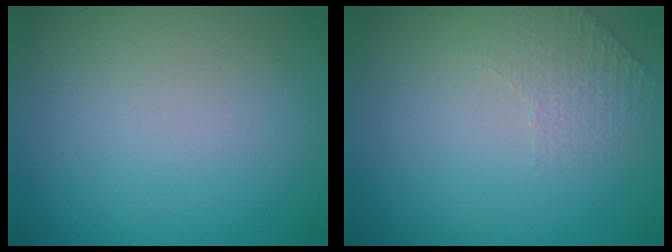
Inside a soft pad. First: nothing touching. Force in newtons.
{"total": 1.3, "press": 0.8, "slide": 1.1}